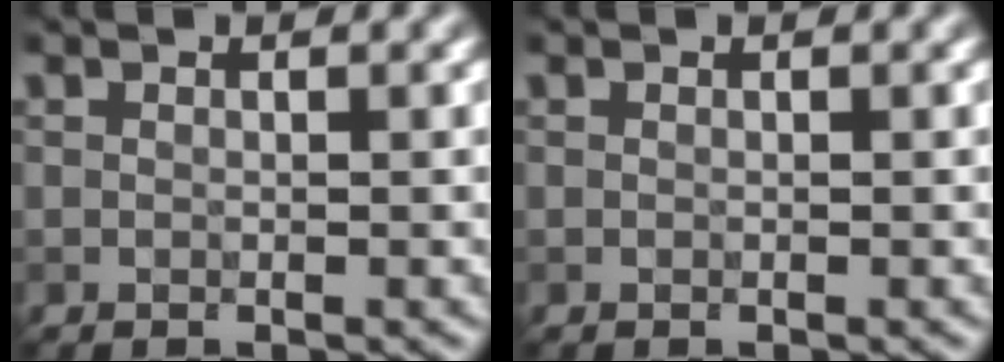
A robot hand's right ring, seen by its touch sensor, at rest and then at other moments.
{"total": 0.0}